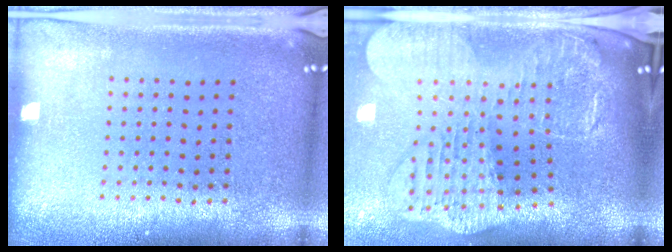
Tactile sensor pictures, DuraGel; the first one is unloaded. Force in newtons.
{"total": 3.7, "press": 3.0, "slide": 2.3}